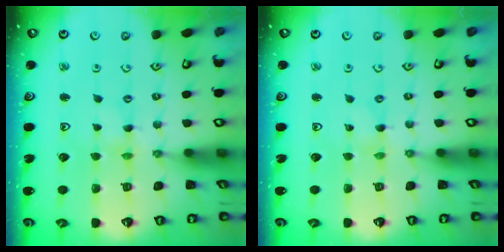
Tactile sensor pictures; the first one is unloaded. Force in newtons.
{"total": 0.0}